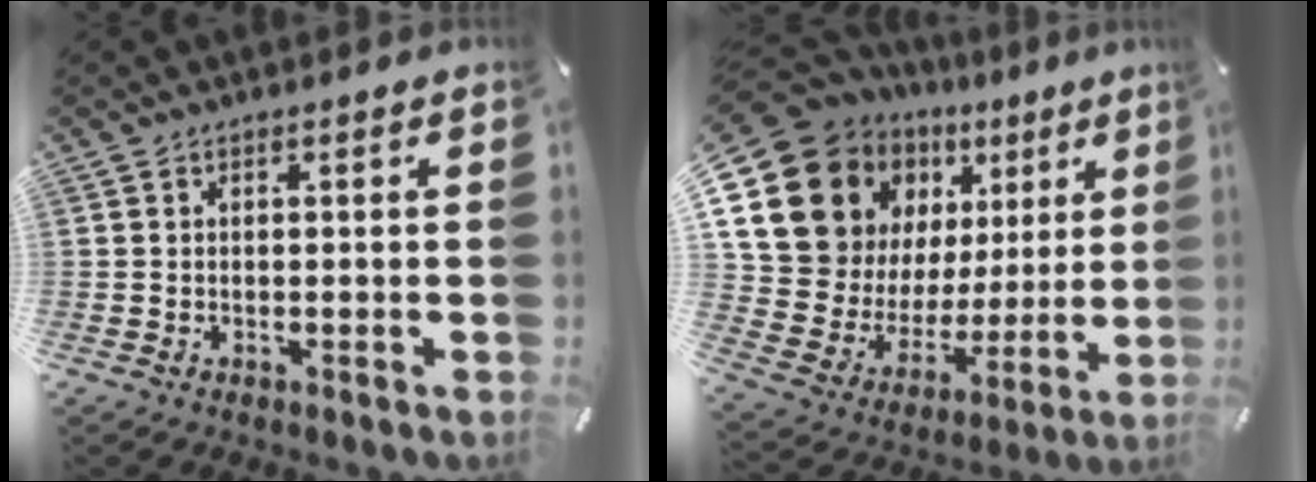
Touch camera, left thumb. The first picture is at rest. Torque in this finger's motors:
{"motor_torque": [2.37, 0.93, 1.42, -1.35, 0.57]}